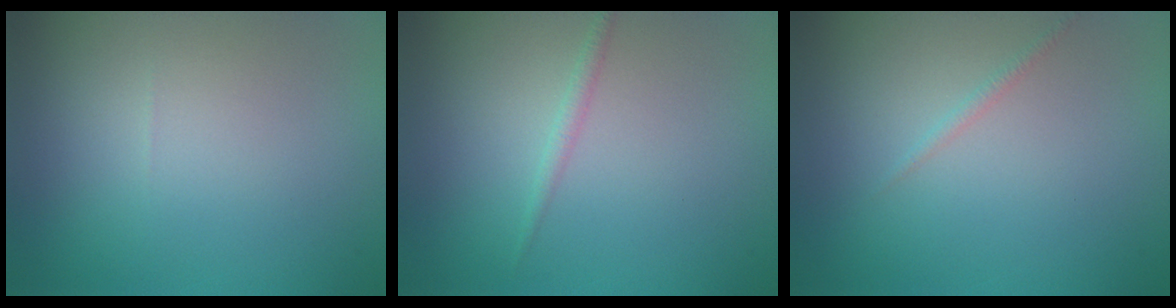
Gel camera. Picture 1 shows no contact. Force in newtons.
{"total": 0.9, "press": 0.9, "slide": 0.1}
{"total": 0.6, "press": 0.6, "slide": 0.0}